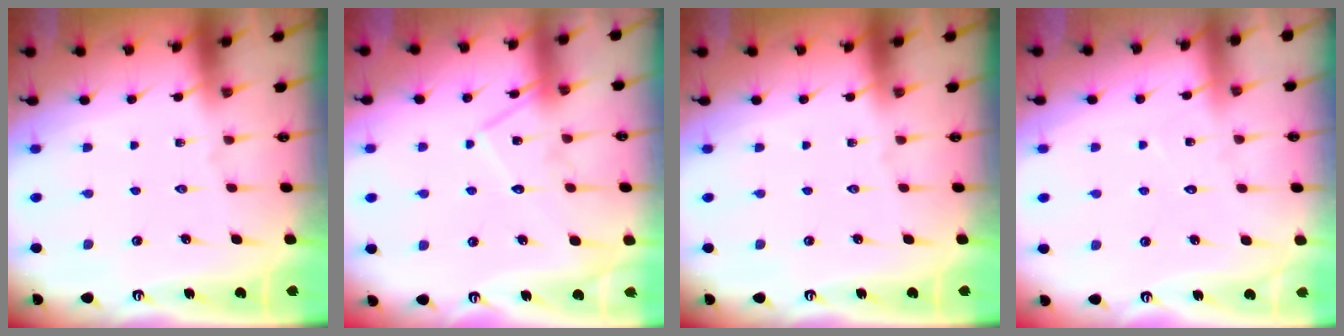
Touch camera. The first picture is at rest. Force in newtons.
{"total": 12.2, "press": 12.2, "slide": 0.8}
{"total": 0.0}
{"total": 5.5, "press": 5.4, "slide": 0.6}